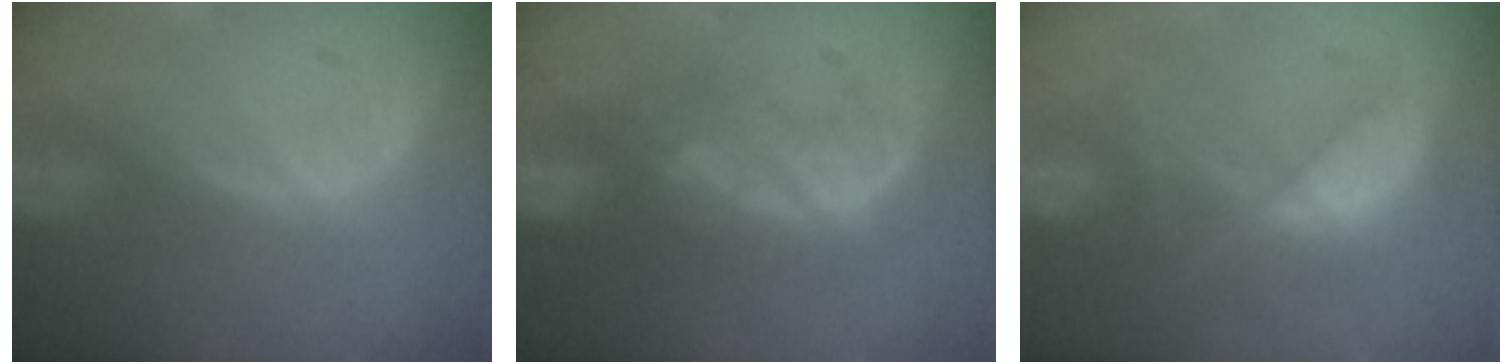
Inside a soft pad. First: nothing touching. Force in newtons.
{"total": 8.1, "press": 7.9, "slide": 1.7}
{"total": 8.2, "press": 7.1, "slide": 4.1}